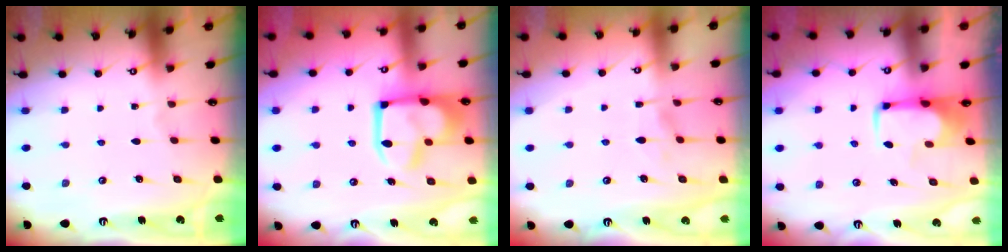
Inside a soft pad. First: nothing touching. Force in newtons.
{"total": 9.5, "press": 9.4, "slide": 1.6}
{"total": 2.0, "press": 1.7, "slide": 1.0}
{"total": 1.7, "press": 1.6, "slide": 0.4}